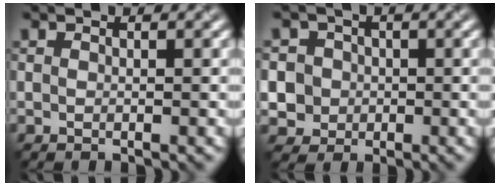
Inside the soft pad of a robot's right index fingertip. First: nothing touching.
{"total": 5.1, "force": [-0.8, 4.9, 1.1], "torque": [-0.010, 0.016, -0.021]}